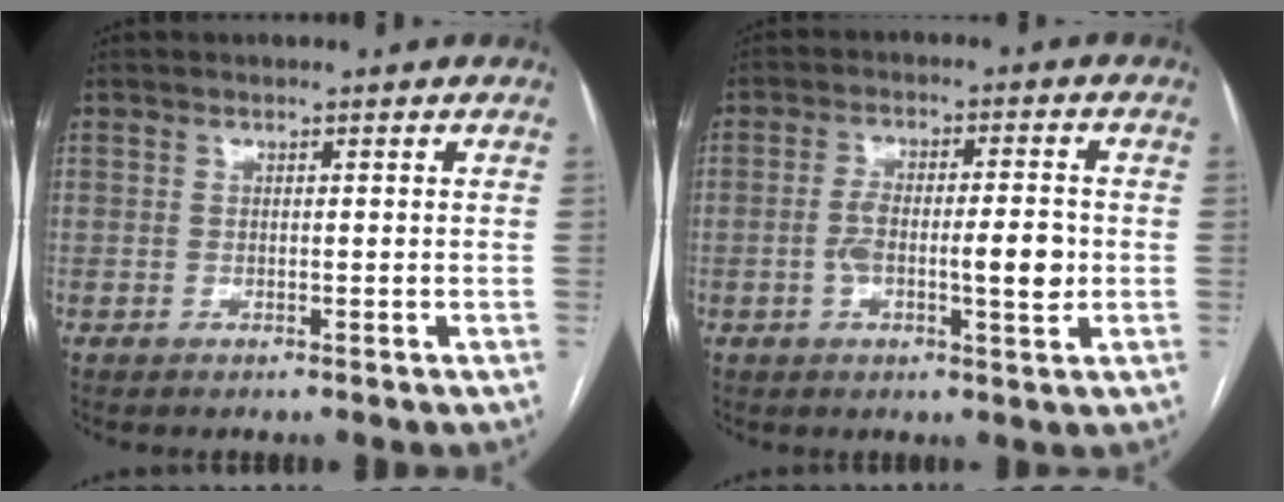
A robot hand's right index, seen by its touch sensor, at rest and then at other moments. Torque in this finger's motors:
{"motor_torque": [1.29, -0.01, 0.51, 0.12]}